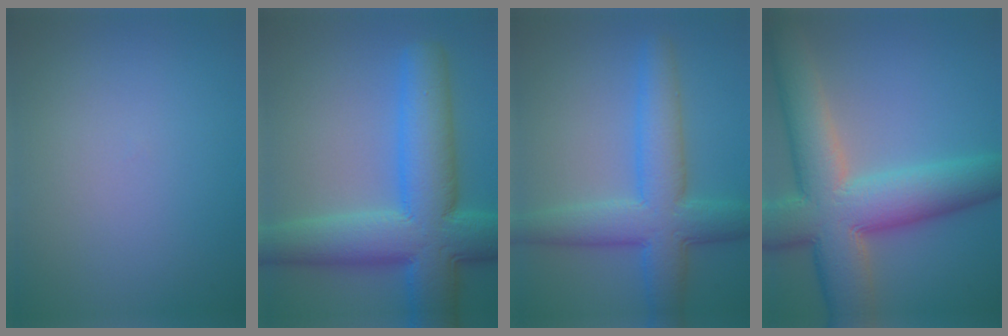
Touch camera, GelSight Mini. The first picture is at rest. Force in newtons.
{"total": 11.0, "press": 11.0, "slide": 0.4}
{"total": 6.7, "press": 6.7, "slide": 0.1}
{"total": 12.2, "press": 12.2, "slide": 0.7}